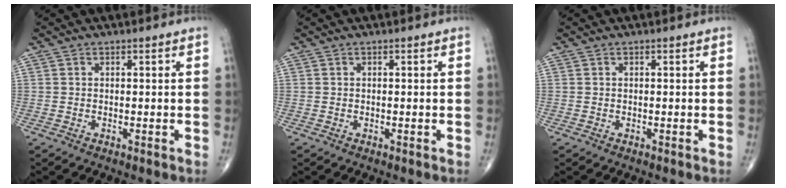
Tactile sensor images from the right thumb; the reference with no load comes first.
{"total": 0.0}
{"total": 0.0}